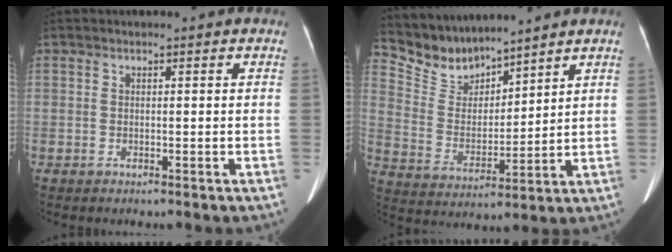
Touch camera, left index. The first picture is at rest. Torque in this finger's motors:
{"motor_torque": [-0.02, -0.31, -0.11, -0.07]}